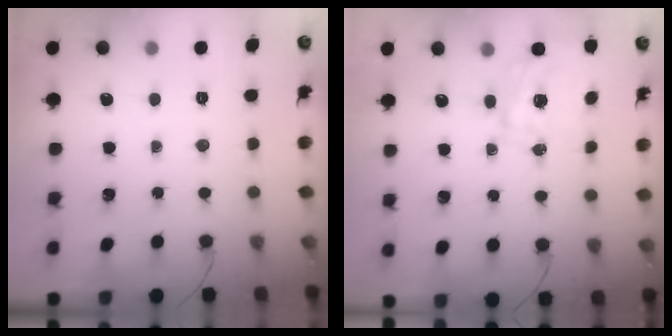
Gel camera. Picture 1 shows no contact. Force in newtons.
{"total": 0.9, "press": 0.7, "slide": 0.6}